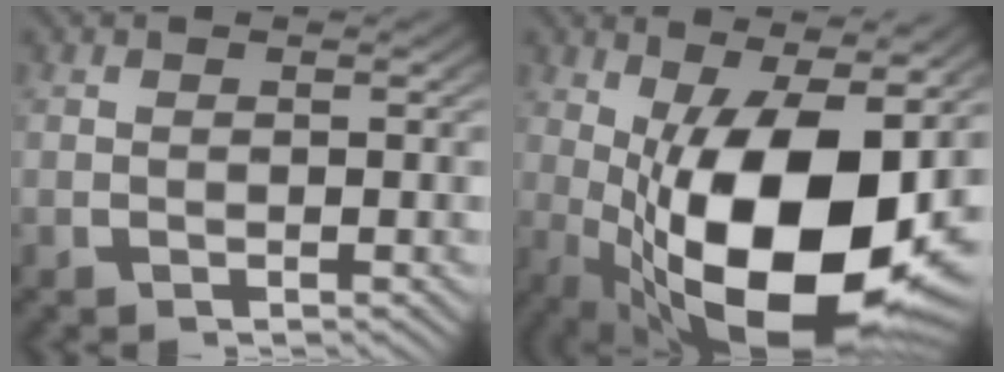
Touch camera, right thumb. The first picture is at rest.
{"total": 19.5, "force": [-1.7, 10.4, 16.4], "torque": [-0.291, -0.070, 0.019]}